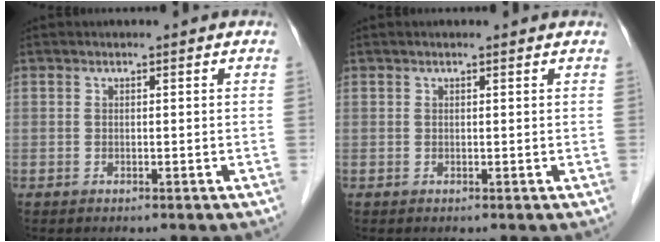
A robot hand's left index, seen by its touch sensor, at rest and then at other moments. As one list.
[{"total": 1.5, "force": [1.3, 0.1, 0.7], "torque": [-0.013, 0.017, 0.019]}]